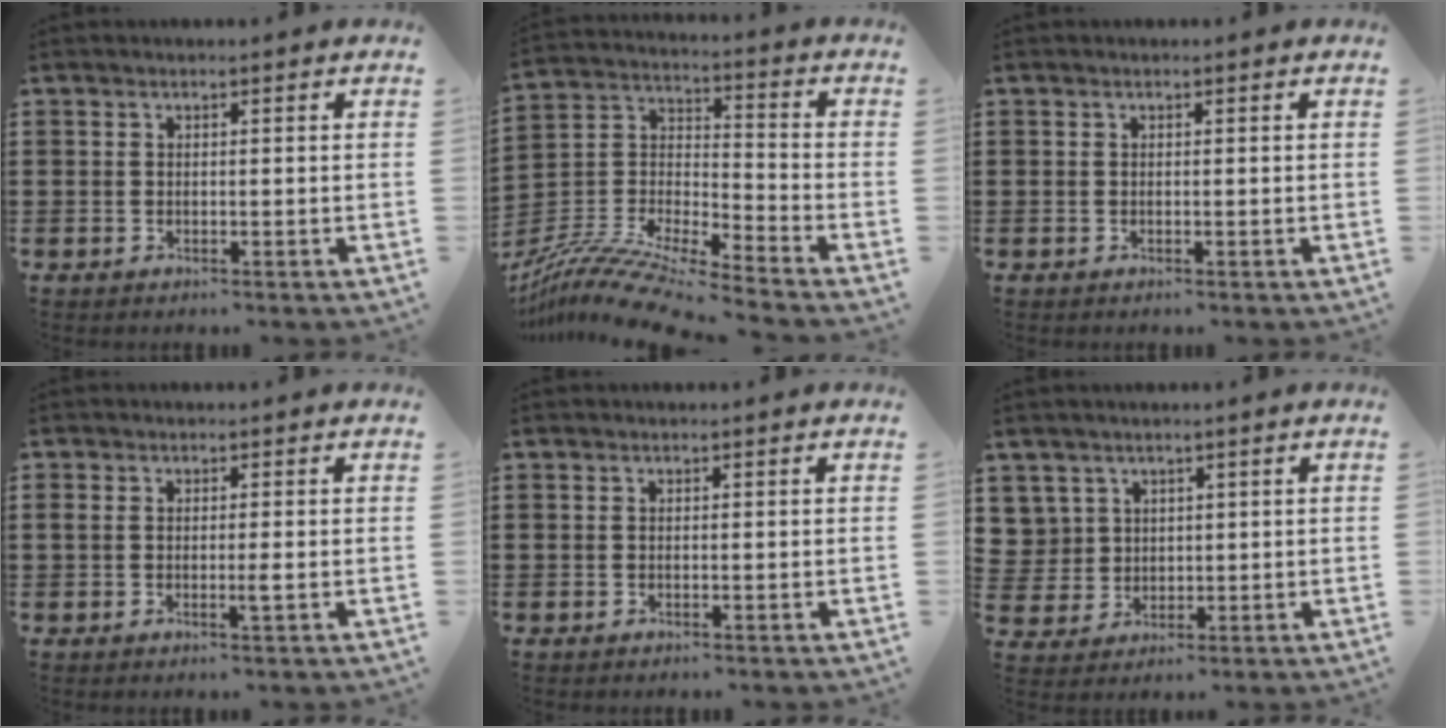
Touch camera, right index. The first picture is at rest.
{"total": 10.9, "force": [-10.2, 0.7, 3.9], "torque": [-0.092, 0.007, -0.210]}
{"total": 0.0}
{"total": 1.8, "force": [-0.4, 0.3, 1.7], "torque": [-0.040, -0.004, -0.009]}
{"total": 0.0}
{"total": 3.9, "force": [1.6, 3.6, 0.0], "torque": [-0.021, 0.013, 0.031]}